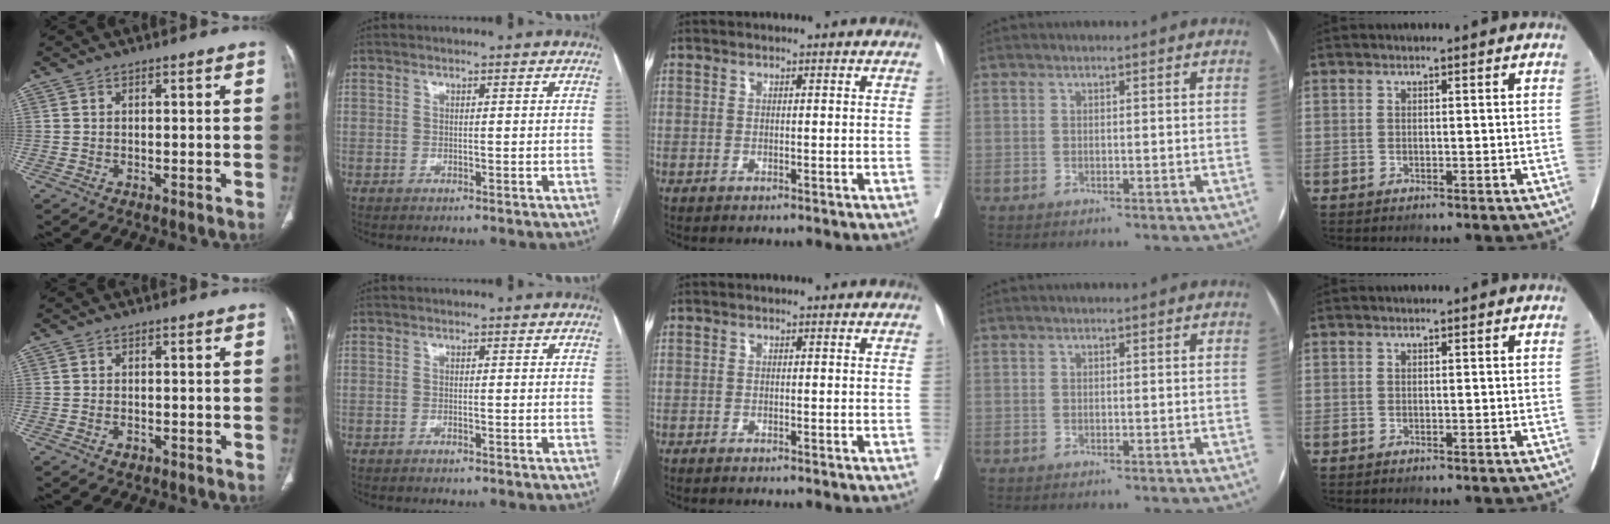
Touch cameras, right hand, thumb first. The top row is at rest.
{"thumb": {"total": 1.3, "force": [-0.6, 0.9, 0.6], "torque": [-0.007, 0.005, -0.007]}, "index": {"total": 0.6, "force": [-0.5, 0.1, 0.3], "torque": [-0.010, -0.001, -0.007]}, "middle": {"total": 1.4, "force": [-1.3, 0.0, 0.5], "torque": [-0.009, -0.002, -0.019]}}